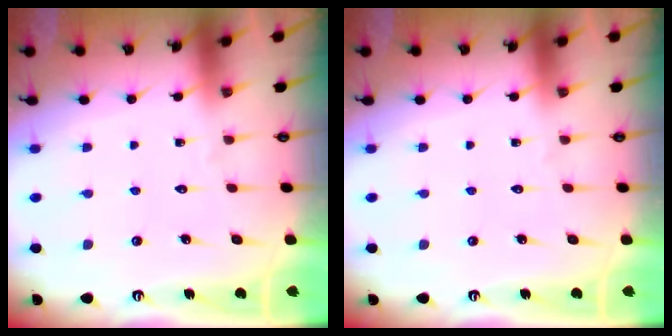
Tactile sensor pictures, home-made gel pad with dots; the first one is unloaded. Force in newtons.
{"total": 0.0}